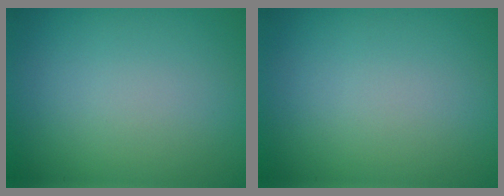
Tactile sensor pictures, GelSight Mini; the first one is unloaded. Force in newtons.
{"total": 0.0}